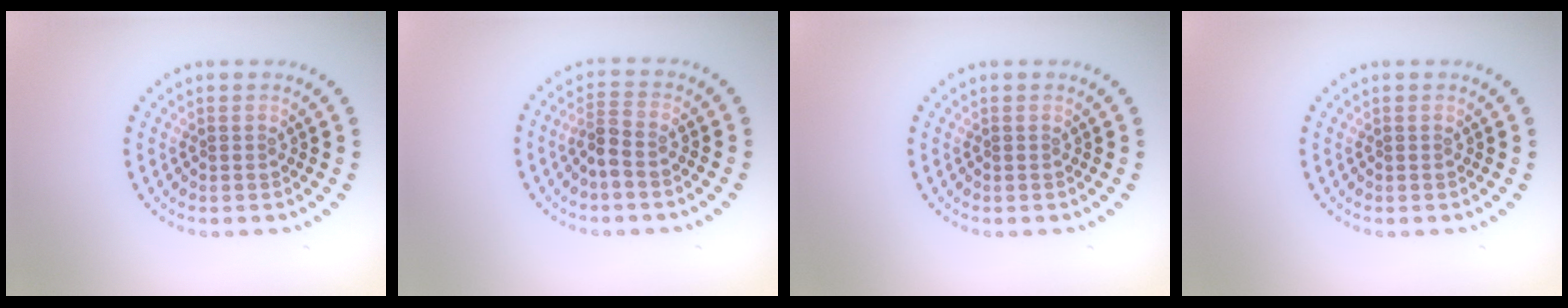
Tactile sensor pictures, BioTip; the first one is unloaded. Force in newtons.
{"total": 1.9, "press": 1.5, "slide": 1.2}
{"total": 0.0}
{"total": 0.0}